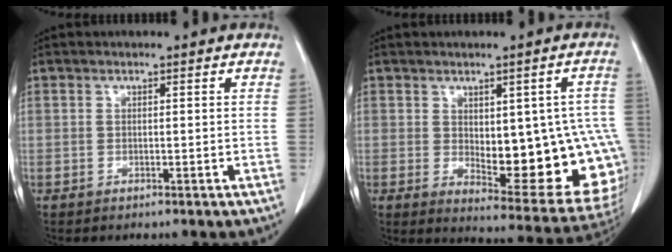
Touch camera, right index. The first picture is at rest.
{"total": 18.2, "force": [-1.4, 6.8, 16.8], "torque": [-0.149, 0.010, 0.011]}